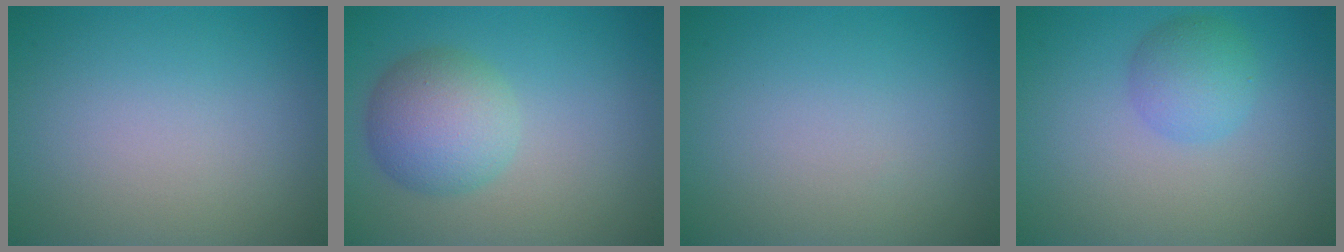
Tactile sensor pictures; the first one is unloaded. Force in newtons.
{"total": 4.9, "press": 4.9, "slide": 0.1}
{"total": 0.0}
{"total": 2.8, "press": 2.8, "slide": 0.1}